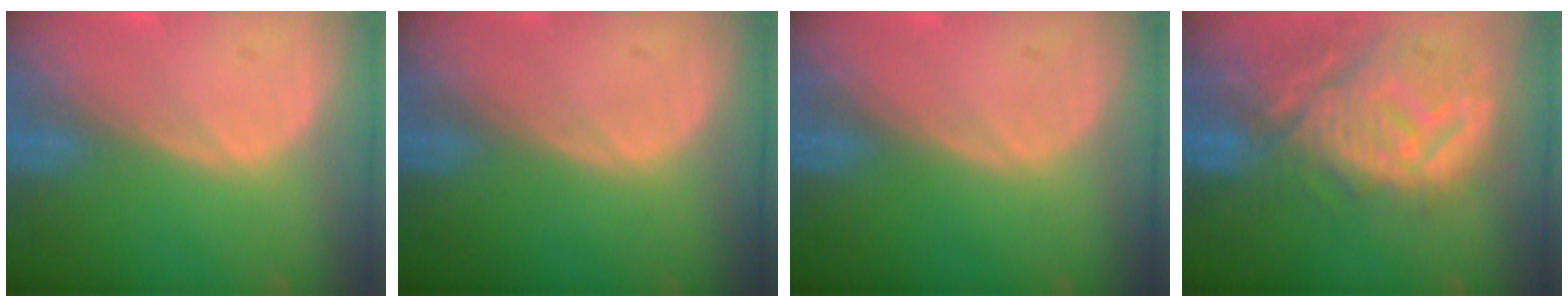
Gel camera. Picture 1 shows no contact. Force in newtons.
{"total": 0.0}
{"total": 0.0}
{"total": 12.6, "press": 11.2, "slide": 5.8}